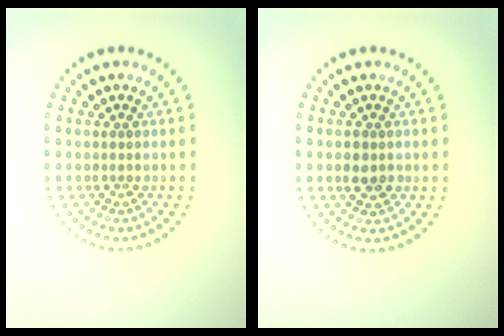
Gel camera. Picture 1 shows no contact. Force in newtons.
{"total": 1.8, "press": 1.7, "slide": 0.2}